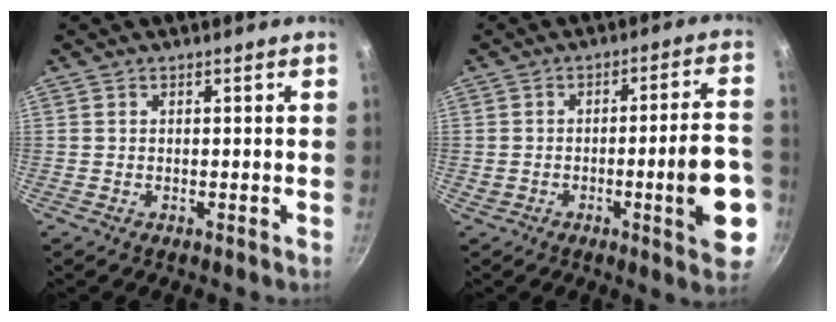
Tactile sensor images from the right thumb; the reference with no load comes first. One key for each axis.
{"total": 12.5, "fx": -3.7, "fy": 2.4, "fz": 11.7, "tx": -0.145, "ty": 0.020, "tz": -0.047}